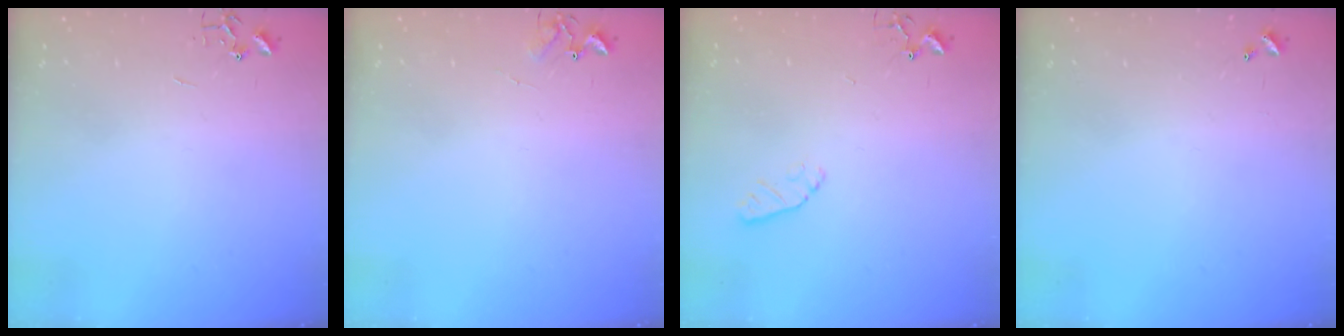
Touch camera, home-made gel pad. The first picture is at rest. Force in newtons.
{"total": 6.1, "press": 6.0, "slide": 0.6}
{"total": 5.6, "press": 5.5, "slide": 1.0}
{"total": 0.0}